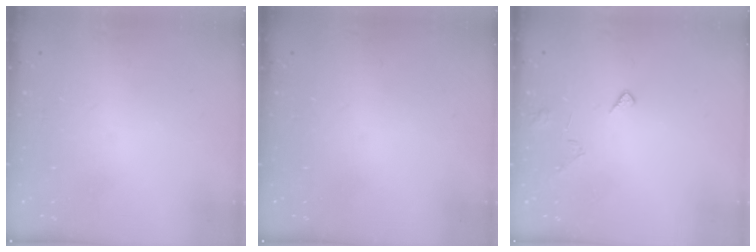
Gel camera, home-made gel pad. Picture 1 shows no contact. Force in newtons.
{"total": 0.0}
{"total": 5.4, "press": 5.4, "slide": 0.5}